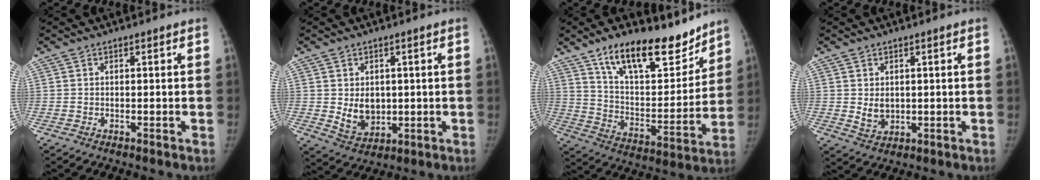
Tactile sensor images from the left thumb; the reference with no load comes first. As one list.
[{"total": 6.6, "force": [0.3, 5.2, 4.1], "torque": [-0.040, -0.012, 0.022]}, {"total": 19.6, "force": [14.2, 7.9, 11.0], "torque": [-0.126, -0.081, 0.239]}, {"total": 3.6, "force": [0.4, 2.8, 2.3], "torque": [-0.028, -0.010, 0.018]}]